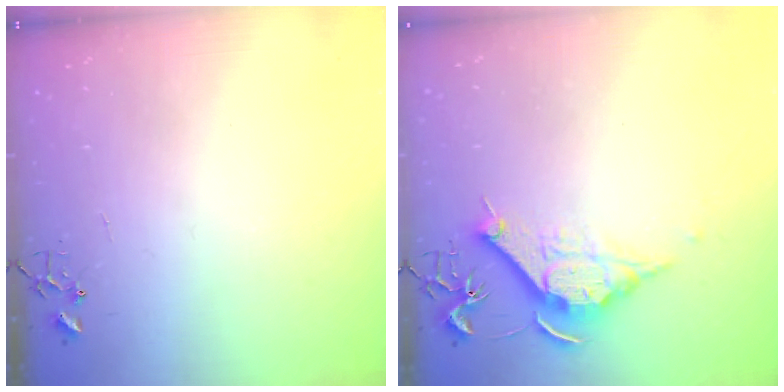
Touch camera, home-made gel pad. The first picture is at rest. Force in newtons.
{"total": 11.3, "press": 11.2, "slide": 1.1}